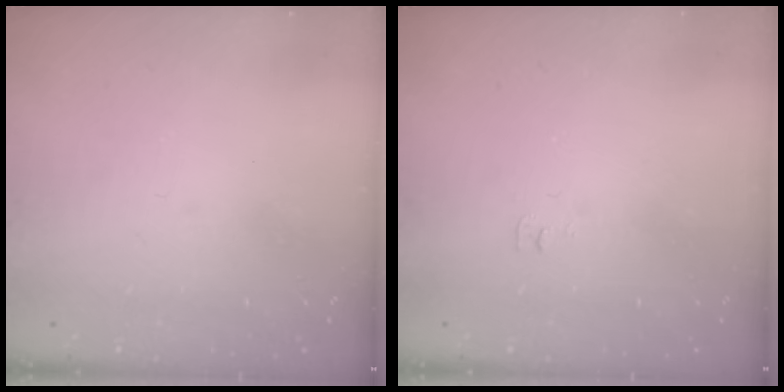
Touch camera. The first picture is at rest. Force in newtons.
{"total": 4.6, "press": 4.5, "slide": 0.6}